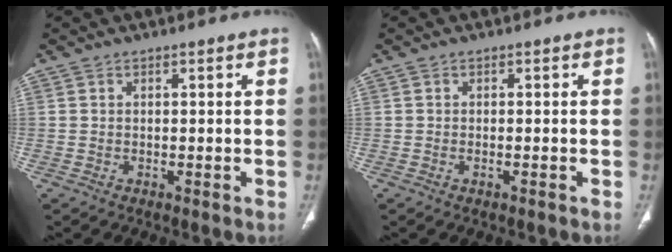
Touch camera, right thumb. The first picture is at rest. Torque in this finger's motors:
{"motor_torque": [-0.37, -0.11, -0.49, 0.28, -0.08]}